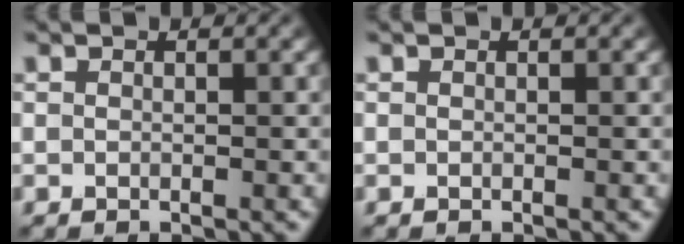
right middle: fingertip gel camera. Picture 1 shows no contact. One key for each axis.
{"total": 0.0}